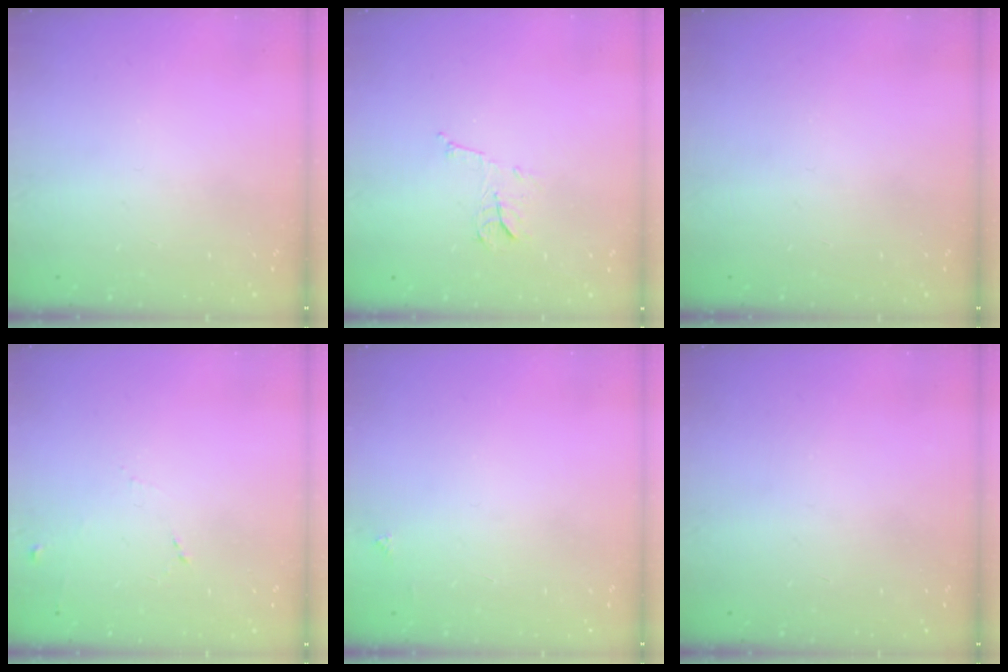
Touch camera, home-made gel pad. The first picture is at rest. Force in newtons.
{"total": 6.0, "press": 6.0, "slide": 0.5}
{"total": 0.0}
{"total": 5.4, "press": 5.3, "slide": 0.9}
{"total": 2.0, "press": 2.0, "slide": 0.3}
{"total": 0.0}